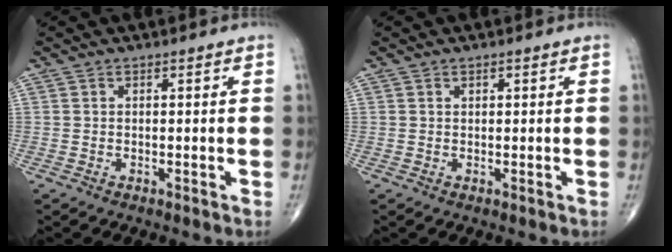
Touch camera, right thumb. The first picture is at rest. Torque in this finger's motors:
{"motor_torque": [-0.39, 0.05, 0.15, 0.03, 0.03]}